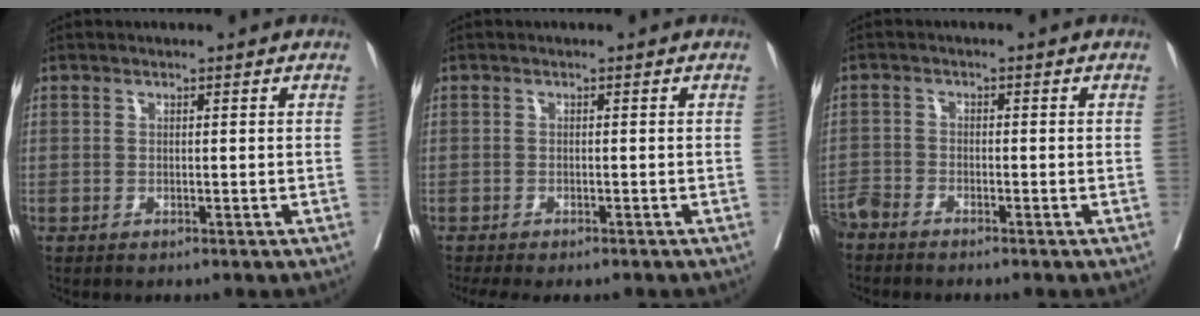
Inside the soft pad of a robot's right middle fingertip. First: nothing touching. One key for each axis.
{"total": 5.0, "fx": -4.2, "fy": 1.5, "fz": 2.1, "tx": -0.021, "ty": -0.008, "tz": -0.064}
{"total": 3.1, "fx": -3.0, "fy": 0.3, "fz": 0.6, "tx": -0.005, "ty": -0.009, "tz": -0.063}